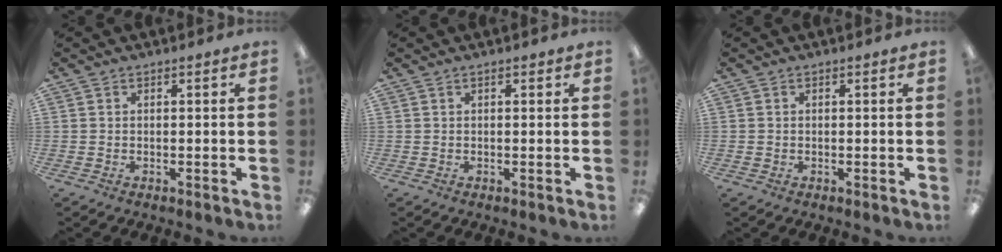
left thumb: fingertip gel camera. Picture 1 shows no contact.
{"total": 0.6, "force": [0.2, 0.3, 0.4], "torque": [-0.001, -0.001, 0.002]}
{"total": 0.5, "force": [-0.1, 0.5, 0.0], "torque": [0.000, 0.004, -0.002]}